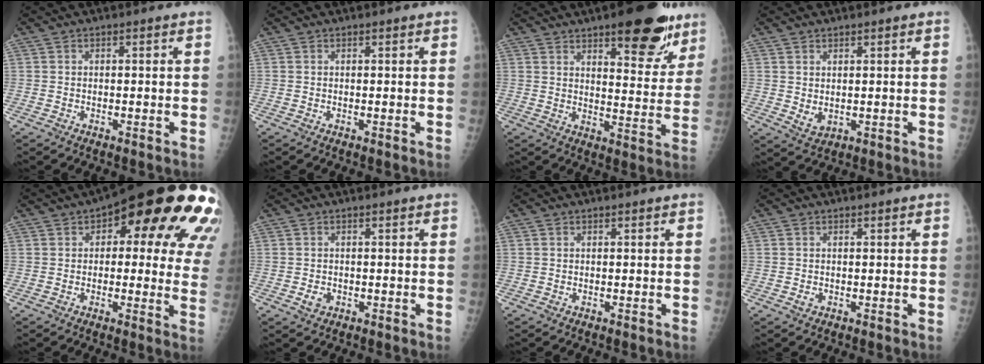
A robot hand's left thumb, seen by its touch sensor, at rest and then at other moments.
{"total": 0.0}
{"total": 17.3, "force": [10.8, 6.3, 12.0], "torque": [-0.106, -0.058, 0.148]}
{"total": 3.0, "force": [0.9, 2.0, 2.1], "torque": [-0.031, -0.013, 0.025]}
{"total": 25.2, "force": [10.6, 10.0, 20.6], "torque": [-0.197, 0.009, 0.133]}
{"total": 1.7, "force": [-0.4, 1.4, 0.9], "torque": [-0.011, 0.001, -0.003]}
{"total": 0.0}
{"total": 0.7, "force": [0.1, 0.6, 0.4], "torque": [0.000, 0.001, 0.001]}